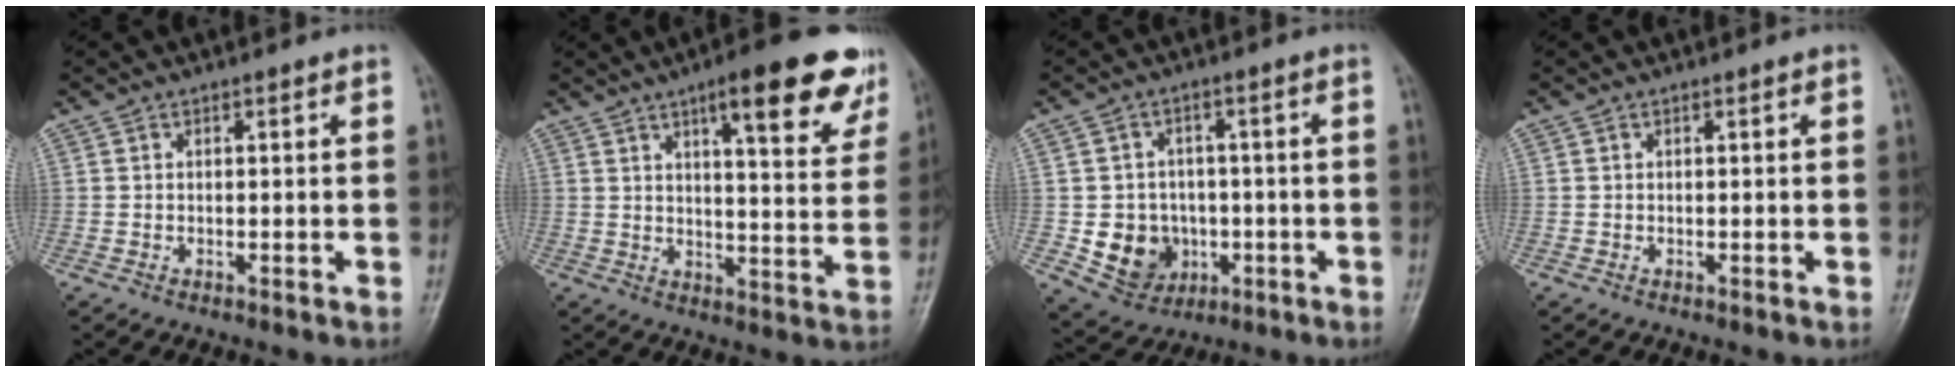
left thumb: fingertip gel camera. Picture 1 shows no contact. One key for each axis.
{"total": 17.0, "fx": 10.2, "fy": 4.6, "fz": 12.8, "tx": -0.131, "ty": -0.043, "tz": 0.130}
{"total": 9.0, "fx": -1.6, "fy": 8.1, "fz": 3.6, "tx": -0.025, "ty": 0.008, "tz": -0.014}
{"total": 0.0}